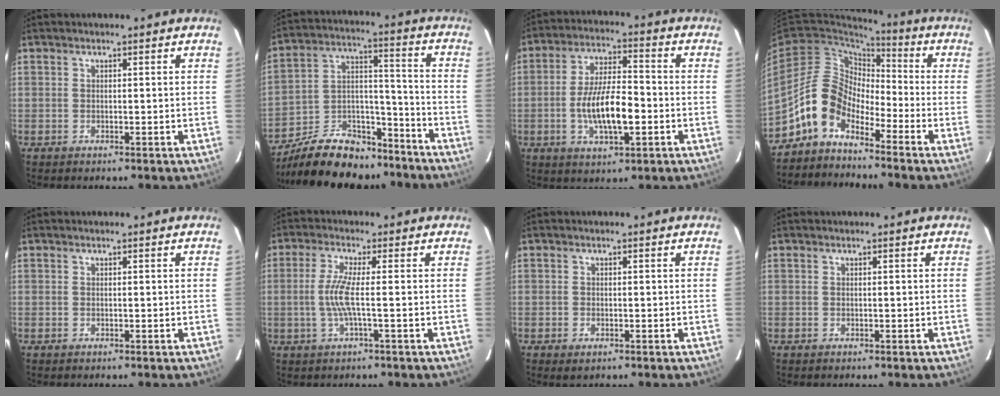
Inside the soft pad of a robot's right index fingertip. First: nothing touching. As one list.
[{"total": 19.0, "force": [-14.8, 9.0, 7.7], "torque": [-0.160, 0.045, -0.225]}, {"total": 11.6, "force": [-2.8, 3.8, 10.5], "torque": [-0.205, -0.001, -0.047]}, {"total": 9.9, "force": [-6.4, 5.9, 4.7], "torque": [-0.091, 0.031, -0.139]}, {"total": 0.0}, {"total": 5.2, "force": [-0.8, -0.4, 5.1], "torque": [-0.113, -0.004, -0.015]}, {"total": 1.3, "force": [-0.7, 0.8, 0.7], "torque": [-0.012, -0.004, -0.012]}, {"total": 0.0}]